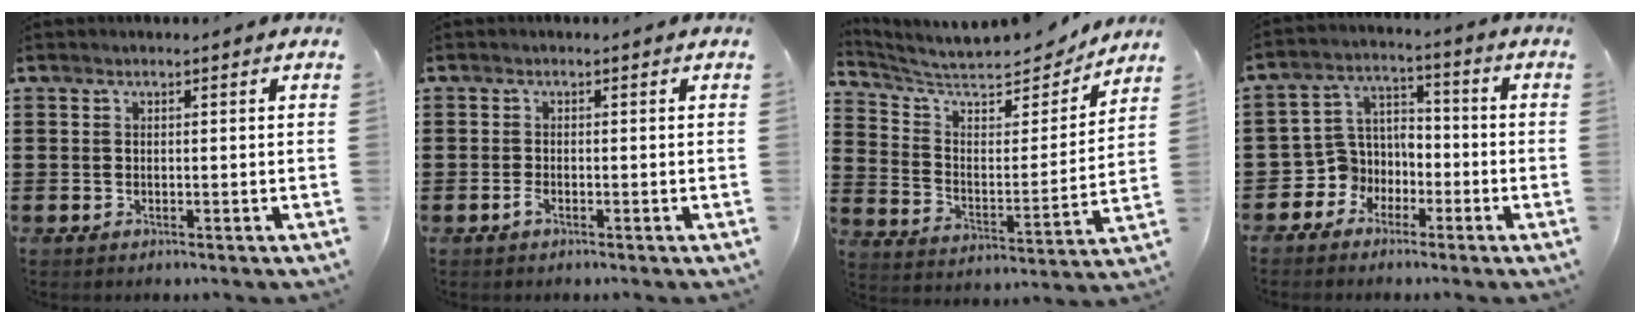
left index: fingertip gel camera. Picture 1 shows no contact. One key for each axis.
{"total": 1.2, "fx": -0.7, "fy": 0.3, "fz": 0.9, "tx": -0.029, "ty": -0.007, "tz": -0.015}
{"total": 8.5, "fx": 7.5, "fy": 1.8, "fz": 3.5, "tx": -0.102, "ty": -0.050, "tz": 0.126}
{"total": 5.8, "fx": -2.9, "fy": 5.0, "fz": 0.6, "tx": -0.050, "ty": -0.001, "tz": -0.065}